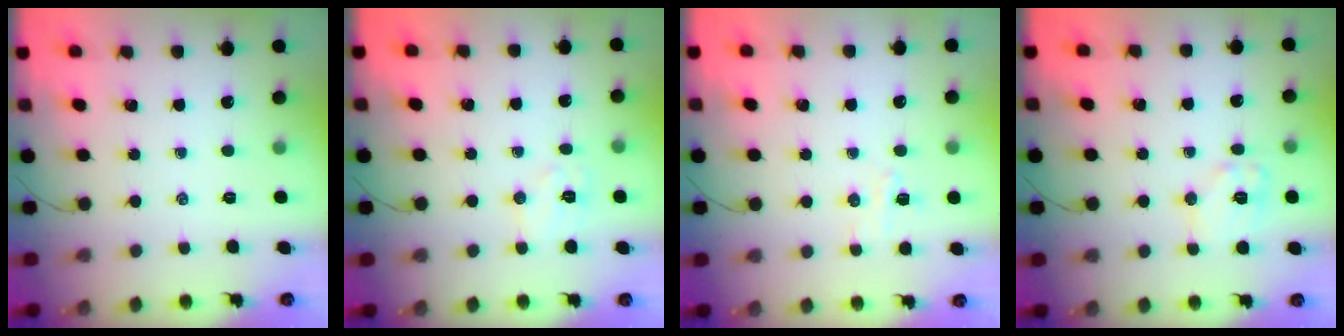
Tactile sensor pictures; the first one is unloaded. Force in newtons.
{"total": 5.6, "press": 5.5, "slide": 0.8}
{"total": 4.3, "press": 4.1, "slide": 1.1}
{"total": 9.7, "press": 9.7, "slide": 0.8}